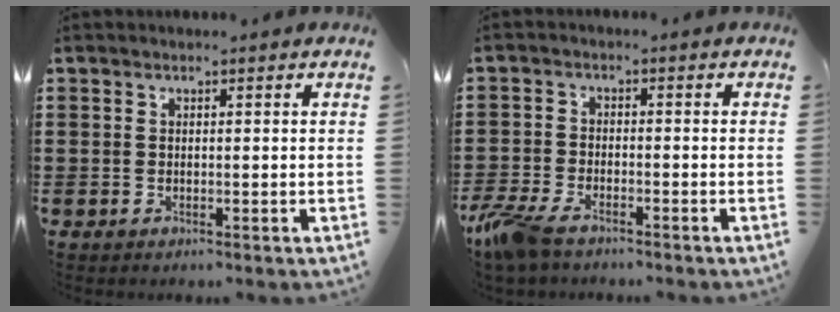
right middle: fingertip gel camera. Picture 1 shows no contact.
{"total": 5.3, "force": [-4.0, 1.6, 3.0], "torque": [-0.088, -0.010, -0.086]}